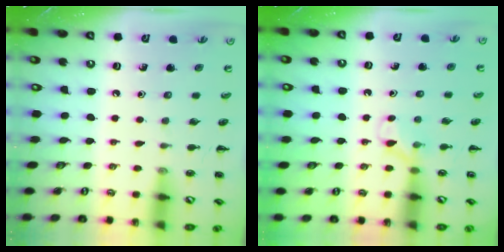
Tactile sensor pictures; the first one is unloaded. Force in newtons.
{"total": 6.2, "press": 5.9, "slide": 1.9}